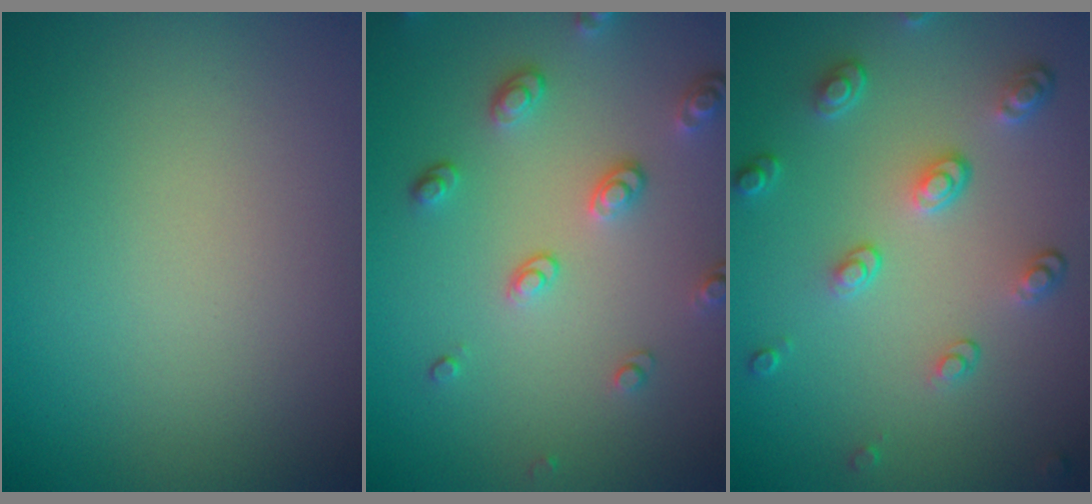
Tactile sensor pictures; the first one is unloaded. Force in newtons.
{"total": 2.9, "press": 2.6, "slide": 1.3}
{"total": 3.7, "press": 2.9, "slide": 2.4}